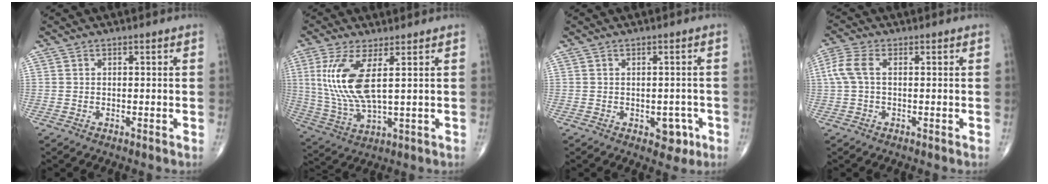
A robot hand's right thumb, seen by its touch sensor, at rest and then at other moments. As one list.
[{"total": 12.0, "force": [3.0, 3.7, 11.1], "torque": [-0.257, -0.018, 0.068]}, {"total": 3.8, "force": [-1.5, 2.6, 2.4], "torque": [-0.003, 0.005, -0.015]}, {"total": 4.9, "force": [0.6, 2.5, 4.2], "torque": [-0.118, 0.016, 0.007]}]